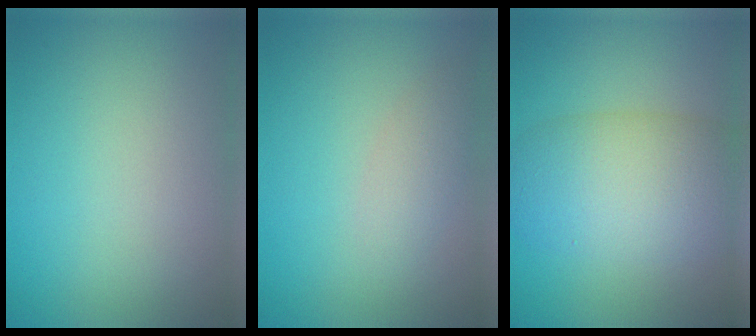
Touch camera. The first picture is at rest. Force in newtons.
{"total": 1.8, "press": 1.8, "slide": 0.1}
{"total": 7.8, "press": 7.8, "slide": 0.3}